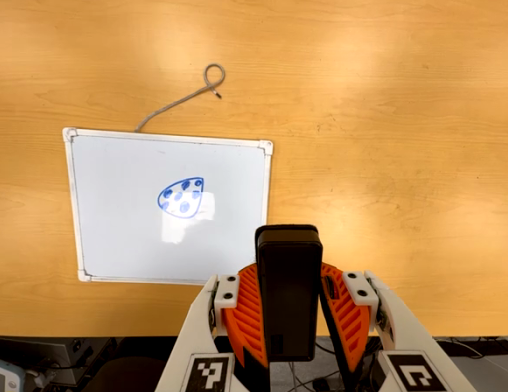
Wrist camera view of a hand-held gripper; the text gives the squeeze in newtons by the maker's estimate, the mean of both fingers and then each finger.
{"total": 8.8, "left": 7.1, "right": 10.5}